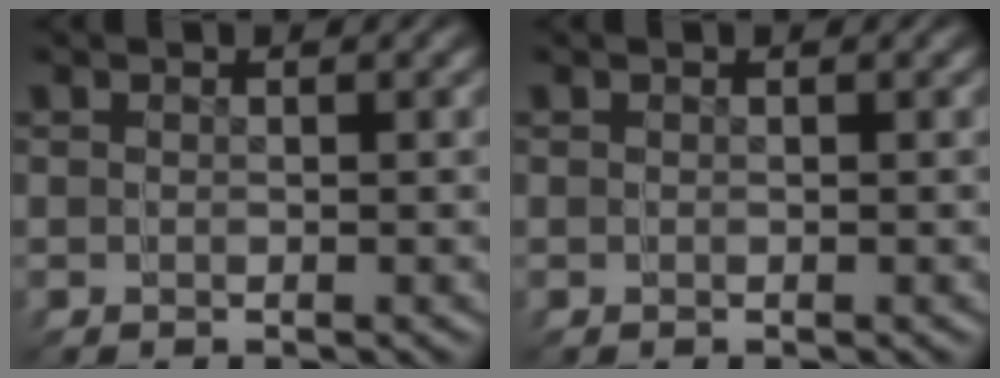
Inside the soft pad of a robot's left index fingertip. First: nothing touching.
{"total": 0.0}